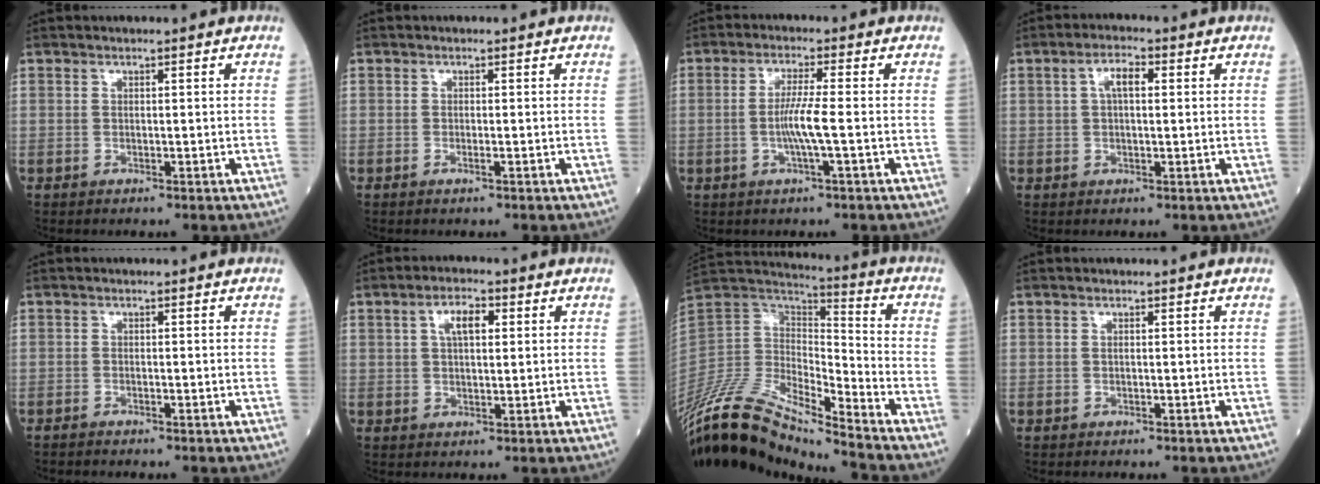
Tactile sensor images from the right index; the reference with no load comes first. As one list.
[{"total": 0.8, "force": [-0.5, 0.1, 0.5], "torque": [-0.013, 0.000, -0.009]}, {"total": 4.7, "force": [-0.9, -0.4, 4.6], "torque": [-0.095, -0.003, -0.019]}, {"total": 3.7, "force": [0.9, 1.4, 3.4], "torque": [-0.068, 0.015, 0.016]}, {"total": 1.4, "force": [-1.3, 0.1, 0.5], "torque": [-0.012, -0.003, -0.020]}, {"total": 4.6, "force": [1.5, 1.9, 3.9], "torque": [-0.074, 0.011, 0.026]}, {"total": 19.4, "force": [-17.0, 2.2, 9.1], "torque": [-0.191, 0.028, -0.324]}, {"total": 0.0}]